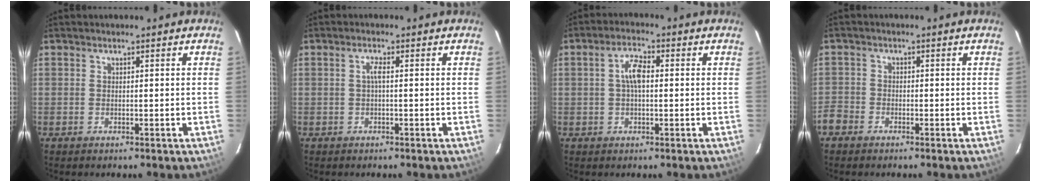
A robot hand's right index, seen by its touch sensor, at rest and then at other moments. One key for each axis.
{"total": 1.5, "fx": -0.1, "fy": 0.5, "fz": 1.4, "tx": -0.027, "ty": 0.008, "tz": -0.004}
{"total": 4.4, "fx": 0.2, "fy": 1.9, "fz": 4.0, "tx": -0.080, "ty": 0.013, "tz": 0.003}
{"total": 4.7, "fx": -3.1, "fy": 3.5, "fz": 0.9, "tx": -0.032, "ty": 0.003, "tz": -0.065}